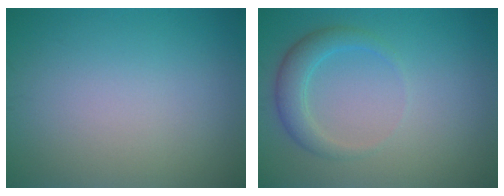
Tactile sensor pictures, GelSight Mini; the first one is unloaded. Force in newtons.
{"total": 2.7, "press": 2.7, "slide": 0.1}